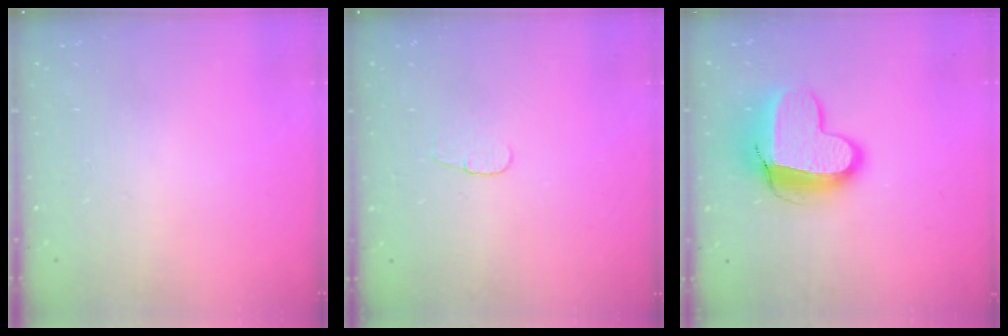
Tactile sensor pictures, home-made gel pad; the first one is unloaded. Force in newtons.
{"total": 3.6, "press": 3.6, "slide": 0.4}
{"total": 13.4, "press": 13.3, "slide": 1.3}